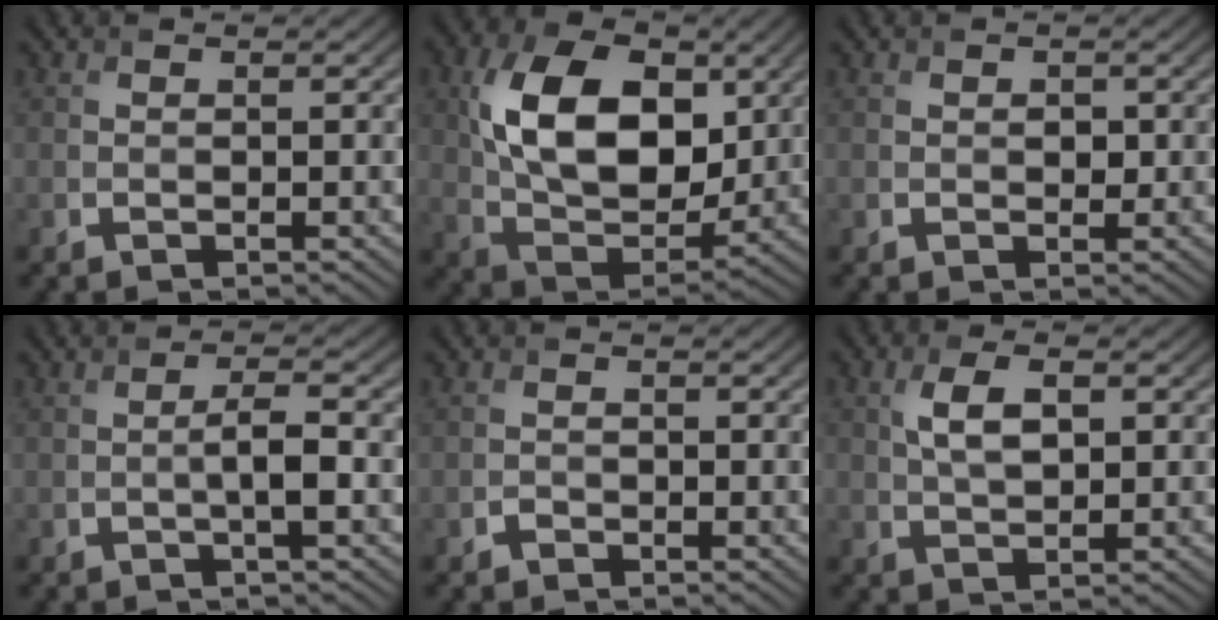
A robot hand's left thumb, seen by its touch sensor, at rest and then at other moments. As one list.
[{"total": 13.9, "force": [3.4, 8.7, 10.3], "torque": [-0.203, 0.003, 0.061]}, {"total": 1.2, "force": [0.0, 0.9, 0.8], "torque": [-0.015, -0.004, 0.000]}, {"total": 2.8, "force": [-0.7, 0.3, 2.7], "torque": [-0.050, 0.006, -0.019]}, {"total": 0.9, "force": [-0.8, 0.4, 0.1], "torque": [-0.003, -0.003, -0.015]}, {"total": 4.5, "force": [1.1, 2.2, 3.8], "torque": [-0.083, 0.004, 0.020]}]